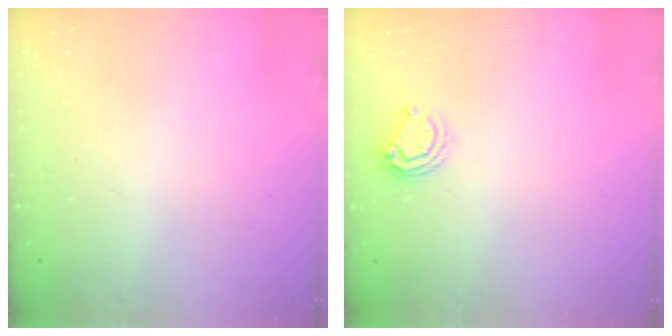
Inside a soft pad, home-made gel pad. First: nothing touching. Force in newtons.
{"total": 5.9, "press": 5.8, "slide": 0.7}